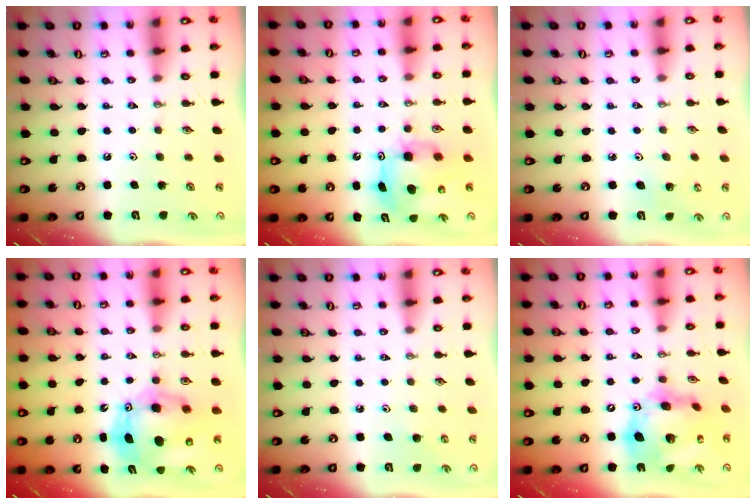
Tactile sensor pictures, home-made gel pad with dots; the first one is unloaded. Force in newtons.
{"total": 9.1, "press": 9.1, "slide": 0.5}
{"total": 3.5, "press": 3.2, "slide": 1.3}
{"total": 14.5, "press": 14.3, "slide": 2.4}
{"total": 3.4, "press": 3.4, "slide": 0.4}
{"total": 20.9, "press": 20.8, "slide": 2.3}